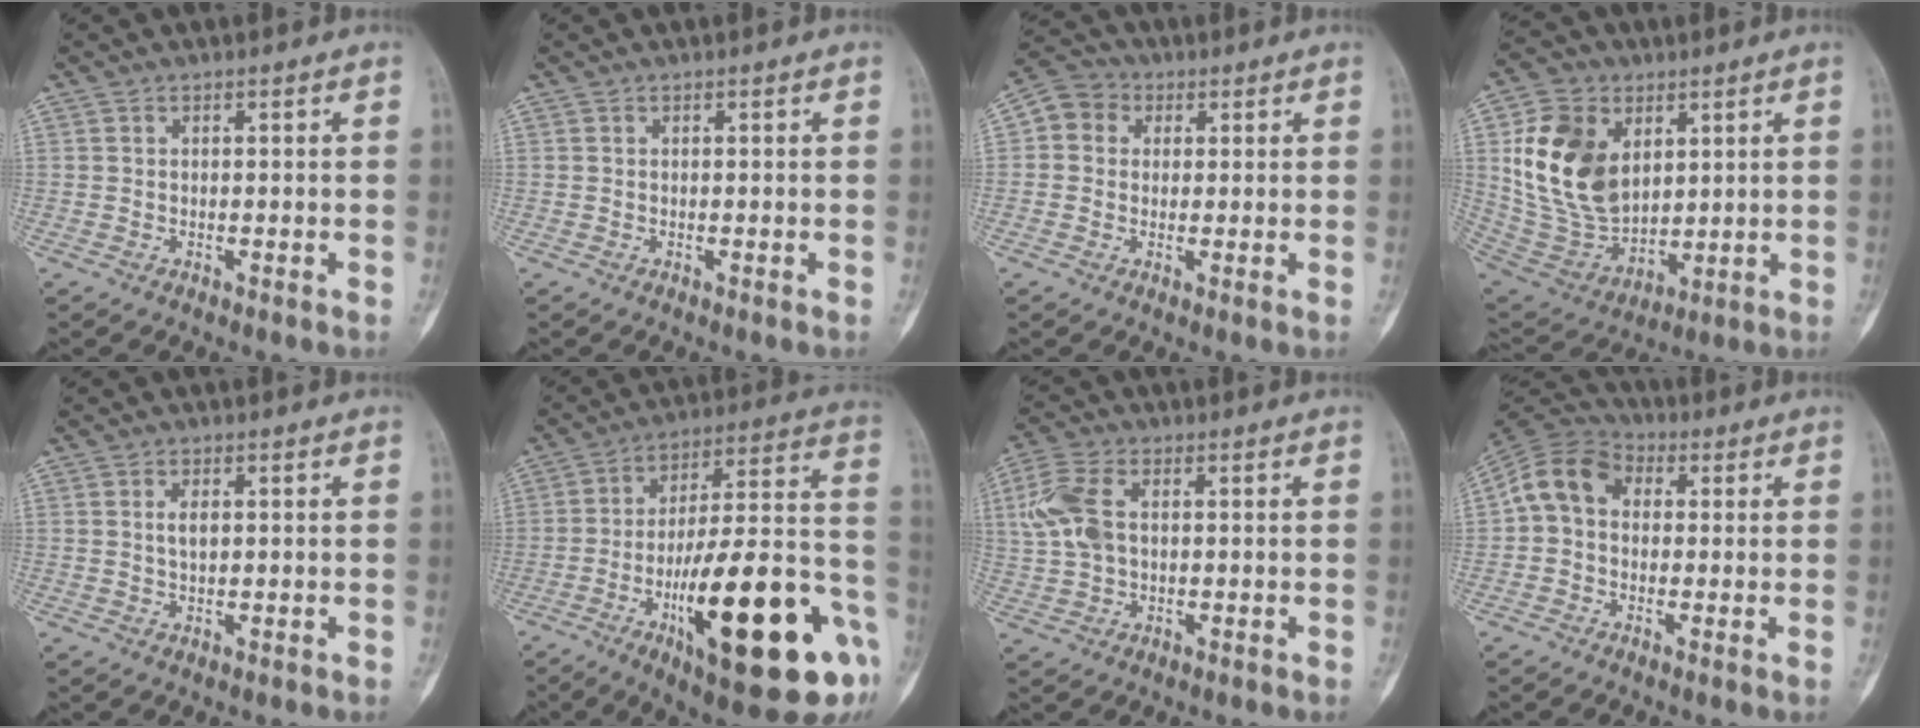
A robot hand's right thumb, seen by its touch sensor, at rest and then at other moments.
{"total": 0.0}
{"total": 6.0, "force": [1.3, 5.3, 2.4], "torque": [-0.023, 0.012, 0.013]}
{"total": 18.1, "force": [4.7, 12.7, 12.0], "torque": [-0.200, -0.022, 0.106]}
{"total": 2.3, "force": [0.5, 1.1, 1.9], "torque": [-0.031, -0.004, 0.010]}
{"total": 29.4, "force": [-11.0, 7.9, 26.1], "torque": [-0.362, 0.038, -0.157]}
{"total": 8.6, "force": [1.4, 5.3, 6.6], "torque": [-0.160, 0.011, 0.028]}
{"total": 9.5, "force": [0.8, 7.3, 5.9], "torque": [-0.097, 0.029, 0.000]}